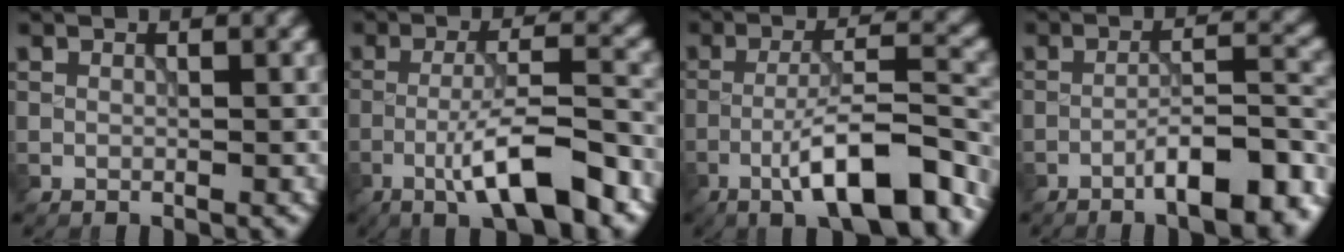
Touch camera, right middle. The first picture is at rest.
{"total": 8.1, "force": [-4.1, 1.5, 6.8], "torque": [-0.113, 0.013, -0.071]}
{"total": 9.8, "force": [-5.4, 2.1, 7.8], "torque": [-0.122, 0.014, -0.088]}
{"total": 8.0, "force": [-4.9, 2.0, 6.0], "torque": [-0.080, 0.011, -0.075]}